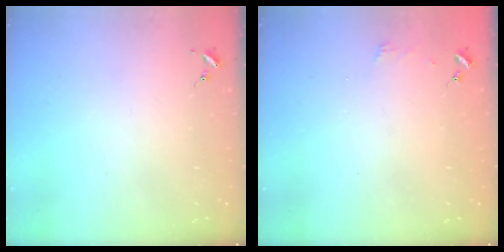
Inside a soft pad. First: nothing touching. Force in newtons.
{"total": 2.4, "press": 2.4, "slide": 0.2}